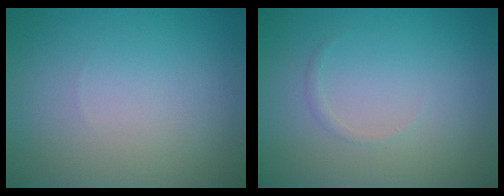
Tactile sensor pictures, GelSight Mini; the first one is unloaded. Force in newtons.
{"total": 0.5, "press": 0.5, "slide": 0.1}